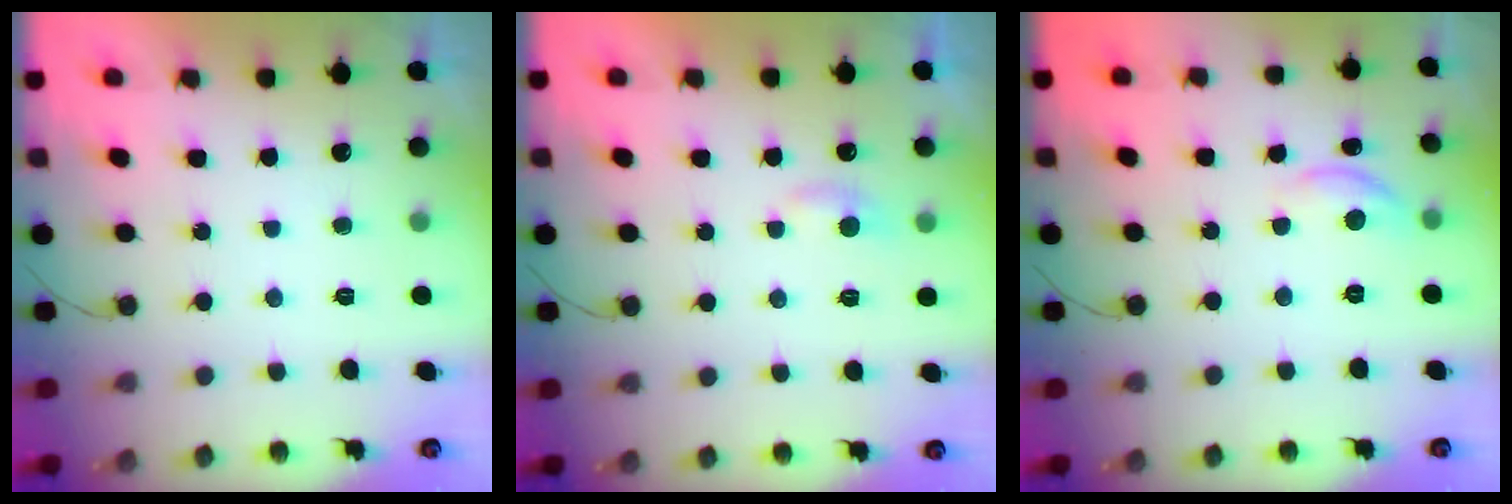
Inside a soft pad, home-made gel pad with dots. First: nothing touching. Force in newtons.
{"total": 4.0, "press": 4.0, "slide": 0.4}
{"total": 6.1, "press": 6.0, "slide": 0.6}